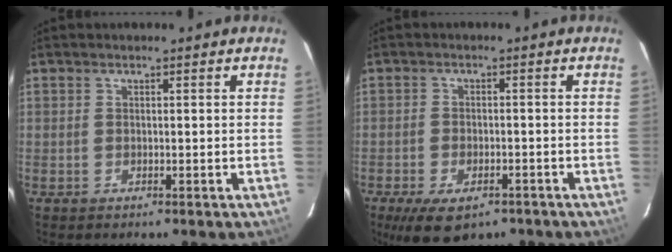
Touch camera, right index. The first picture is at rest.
{"total": 9.5, "force": [-6.2, 4.6, 5.6], "torque": [-0.118, -0.021, -0.094]}